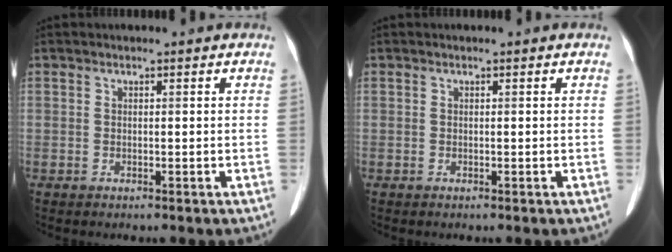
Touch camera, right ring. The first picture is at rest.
{"total": 0.0}